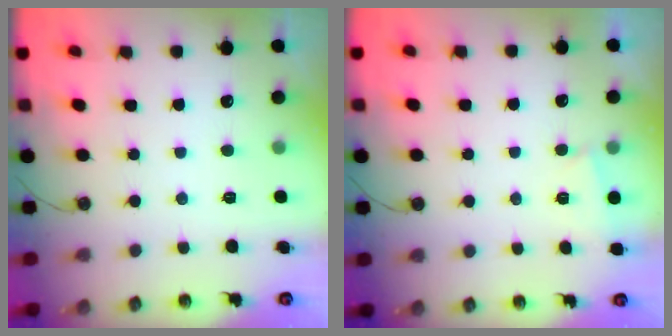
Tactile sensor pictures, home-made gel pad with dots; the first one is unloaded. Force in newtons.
{"total": 1.5, "press": 1.4, "slide": 0.4}